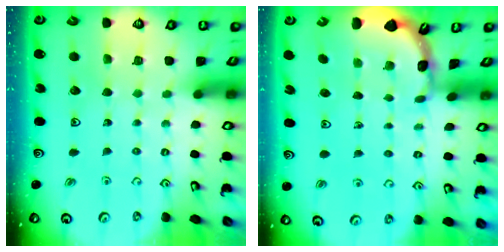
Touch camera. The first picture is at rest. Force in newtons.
{"total": 1.8, "press": 1.8, "slide": 0.1}